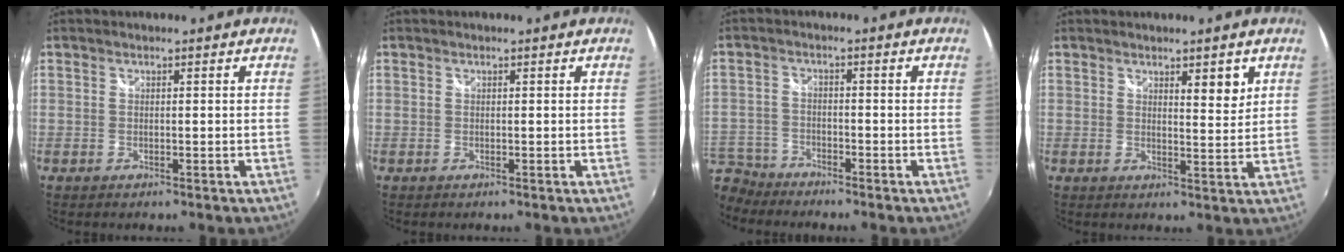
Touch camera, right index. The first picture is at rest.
{"total": 0.0}
{"total": 9.4, "force": [-7.8, 5.0, 1.7], "torque": [-0.073, -0.003, -0.155]}
{"total": 3.9, "force": [2.2, 1.0, 3.0], "torque": [-0.039, -0.002, 0.035]}